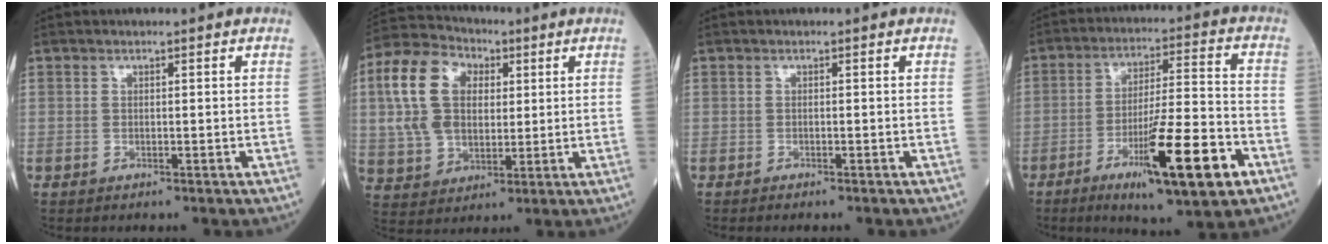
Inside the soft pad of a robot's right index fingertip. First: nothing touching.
{"total": 12.9, "force": [3.6, 8.8, 8.8], "torque": [-0.212, 0.037, 0.070]}
{"total": 0.8, "force": [-0.7, -0.1, 0.4], "torque": [-0.003, 0.001, -0.009]}
{"total": 15.5, "force": [-7.2, 1.2, 13.7], "torque": [-0.230, -0.018, -0.111]}